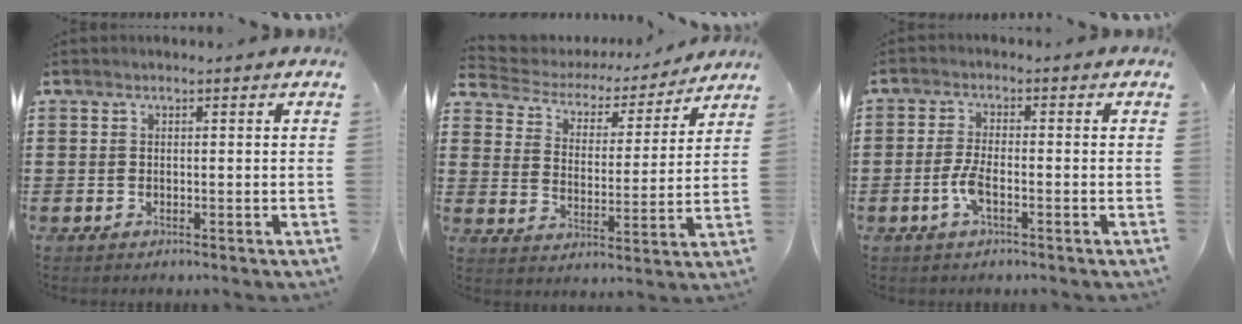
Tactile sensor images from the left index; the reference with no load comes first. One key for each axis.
{"total": 3.5, "fx": 3.3, "fy": 1.1, "fz": 0.5, "tx": -0.035, "ty": -0.026, "tz": 0.049}
{"total": 3.8, "fx": -1.4, "fy": 1.1, "fz": 3.4, "tx": -0.087, "ty": -0.006, "tz": -0.033}